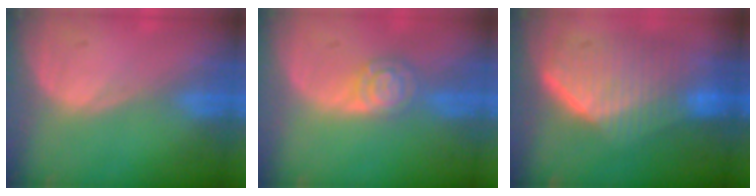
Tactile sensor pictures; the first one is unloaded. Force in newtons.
{"total": 5.1, "press": 4.5, "slide": 2.6}
{"total": 9.7, "press": 9.1, "slide": 3.4}